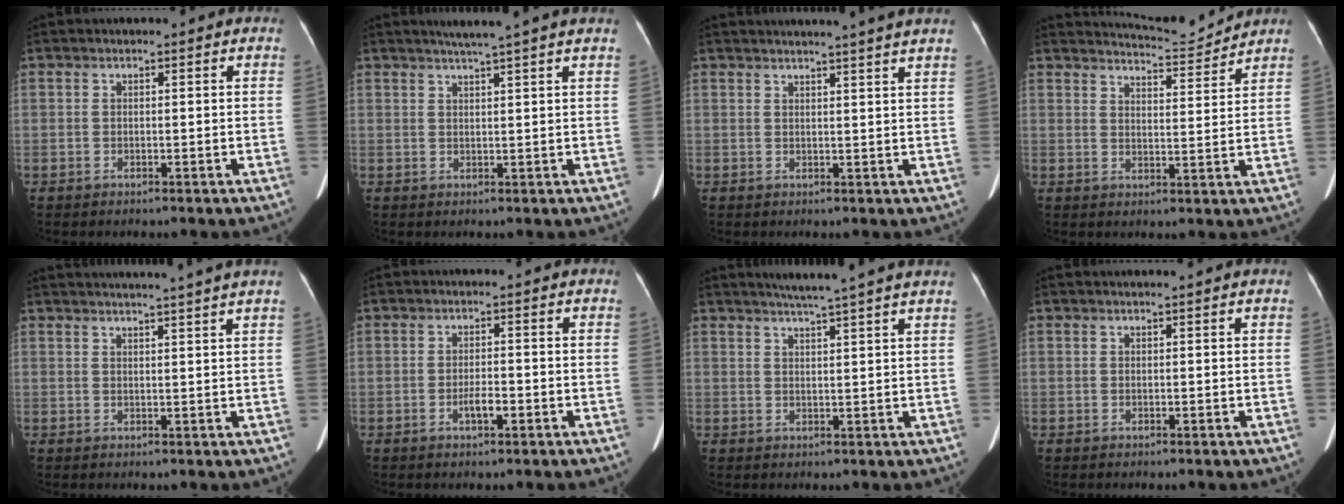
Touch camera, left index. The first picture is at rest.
{"total": 4.9, "force": [3.9, -1.2, 2.6], "torque": [-0.037, 0.009, 0.056]}
{"total": 8.9, "force": [8.1, -1.4, 3.6], "torque": [-0.043, 0.003, 0.081]}
{"total": 6.2, "force": [6.2, -0.8, -0.3], "torque": [-0.010, -0.010, 0.094]}
{"total": 9.4, "force": [8.6, -1.9, 3.4], "torque": [-0.039, -0.002, 0.096]}
{"total": 2.4, "force": [-1.1, 0.6, 2.0], "torque": [-0.036, 0.001, -0.018]}
{"total": 7.5, "force": [6.4, -1.3, 3.8], "torque": [-0.055, 0.012, 0.077]}
{"total": 0.0}